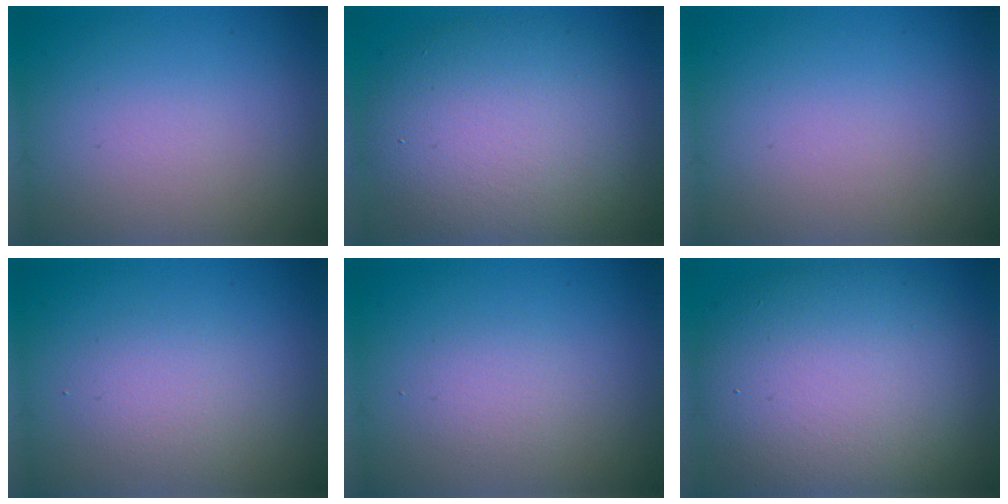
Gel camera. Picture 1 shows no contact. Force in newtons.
{"total": 9.5, "press": 9.5, "slide": 0.3}
{"total": 0.0}
{"total": 2.0, "press": 2.0, "slide": 0.1}
{"total": 1.4, "press": 1.4, "slide": 0.1}
{"total": 11.5, "press": 11.4, "slide": 1.2}